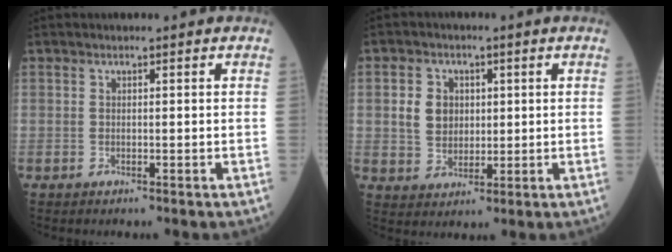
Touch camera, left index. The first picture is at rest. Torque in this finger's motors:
{"motor_torque": [0.06, -0.10, 0.14, 0.05]}